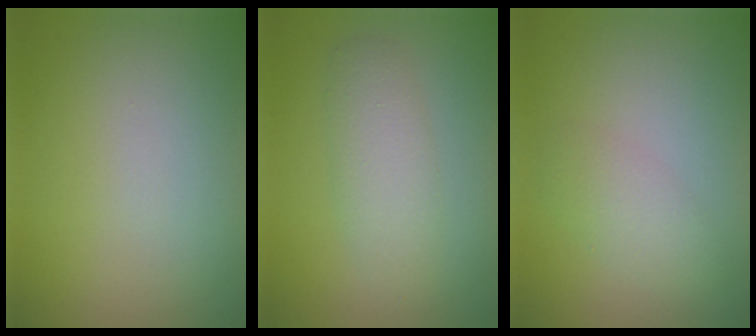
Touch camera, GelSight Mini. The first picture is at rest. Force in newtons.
{"total": 3.0, "press": 3.0, "slide": 0.1}
{"total": 2.4, "press": 2.4, "slide": 0.1}